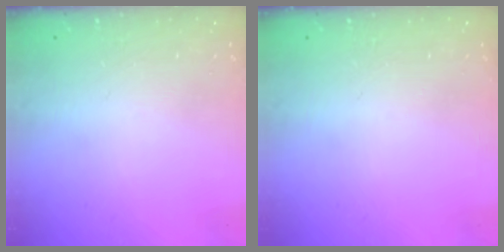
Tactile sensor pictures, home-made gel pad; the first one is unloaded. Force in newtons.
{"total": 0.0}